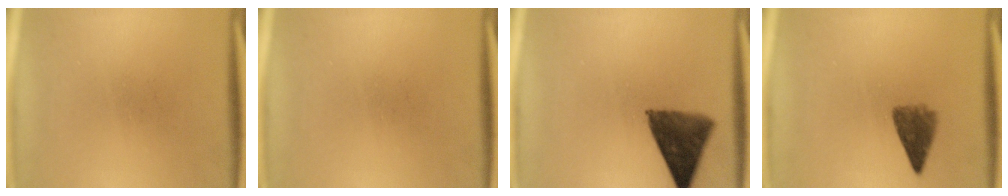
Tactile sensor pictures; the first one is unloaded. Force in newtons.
{"total": 0.0}
{"total": 9.8}
{"total": 4.2}